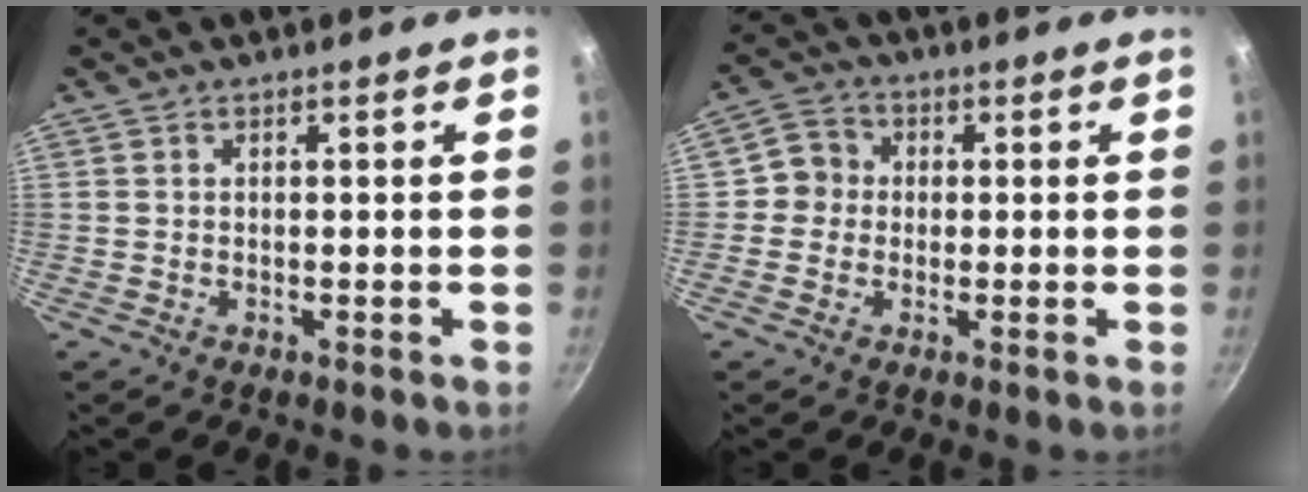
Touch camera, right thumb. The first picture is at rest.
{"total": 4.8, "force": [-0.1, 4.6, 1.4], "torque": [0.006, 0.010, -0.019]}